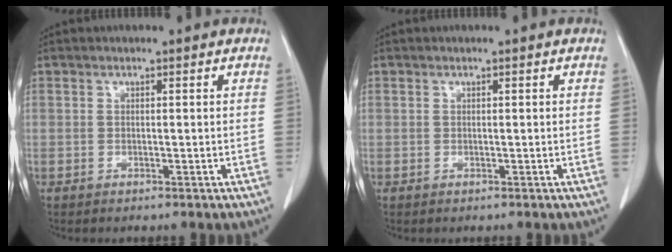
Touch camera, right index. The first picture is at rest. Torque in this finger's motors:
{"motor_torque": [-1.24, 0.01, -0.41, -0.14]}